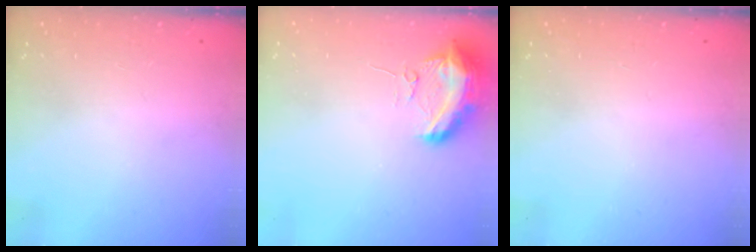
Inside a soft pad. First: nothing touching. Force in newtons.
{"total": 10.0, "press": 10.0, "slide": 0.8}
{"total": 0.0}